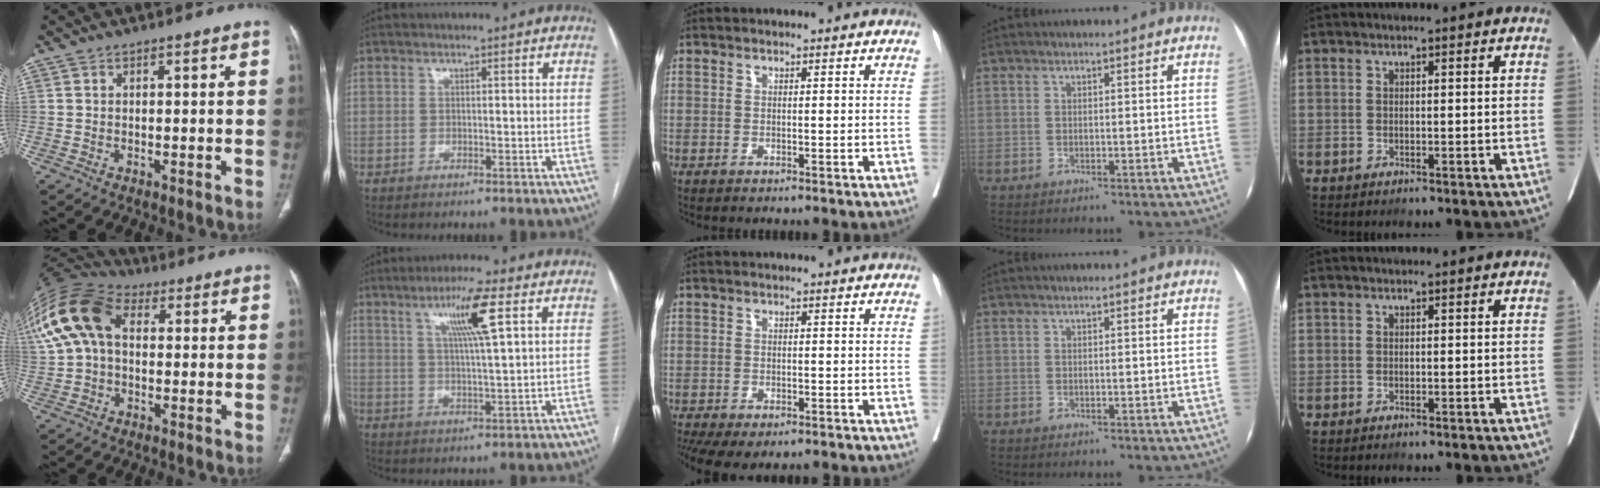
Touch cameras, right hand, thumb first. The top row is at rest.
{"thumb": {"total": 18.7, "force": [3.8, 12.8, 13.1], "torque": [-0.294, 0.048, 0.062]}, "index": {"total": 8.6, "force": [3.7, -0.2, 7.7], "torque": [-0.138, 0.005, 0.065]}, "middle": {"total": 8.4, "force": [-6.0, 3.6, 4.7], "torque": [-0.093, -0.006, -0.086]}}